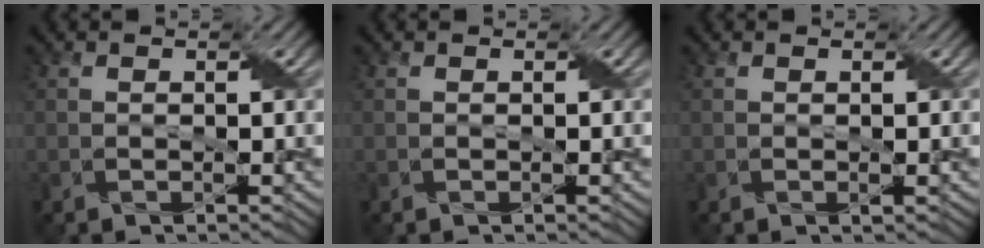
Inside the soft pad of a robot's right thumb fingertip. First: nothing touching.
{"total": 0.0}
{"total": 0.0}